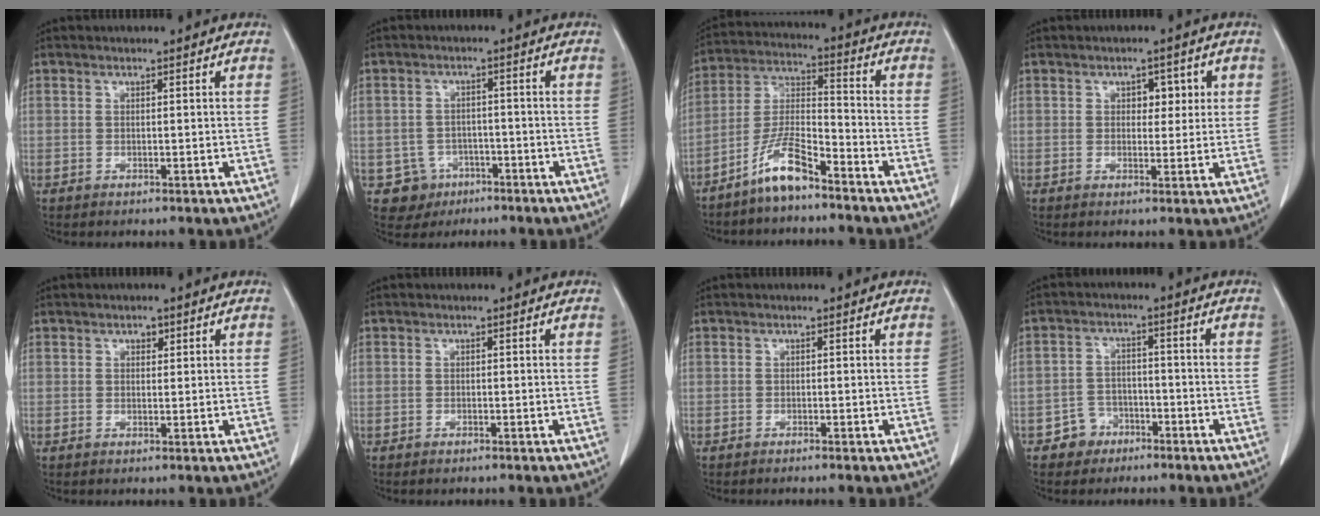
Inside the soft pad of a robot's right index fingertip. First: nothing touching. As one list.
[{"total": 4.9, "force": [-2.3, 4.3, 0.2], "torque": [-0.001, 0.011, -0.031]}, {"total": 9.0, "force": [-6.6, 1.7, 5.9], "torque": [-0.131, -0.005, -0.133]}, {"total": 3.2, "force": [1.1, 2.0, 2.2], "torque": [-0.022, 0.007, 0.013]}, {"total": 1.1, "force": [0.6, 0.8, 0.6], "torque": [-0.007, -0.001, 0.008]}, {"total": 0.6, "force": [-0.6, 0.0, 0.3], "torque": [-0.010, -0.002, -0.009]}, {"total": 1.1, "force": [-0.9, -0.3, 0.5], "torque": [-0.007, 0.002, -0.014]}, {"total": 4.3, "force": [-2.7, 3.3, 0.1], "torque": [0.004, 0.014, -0.046]}]